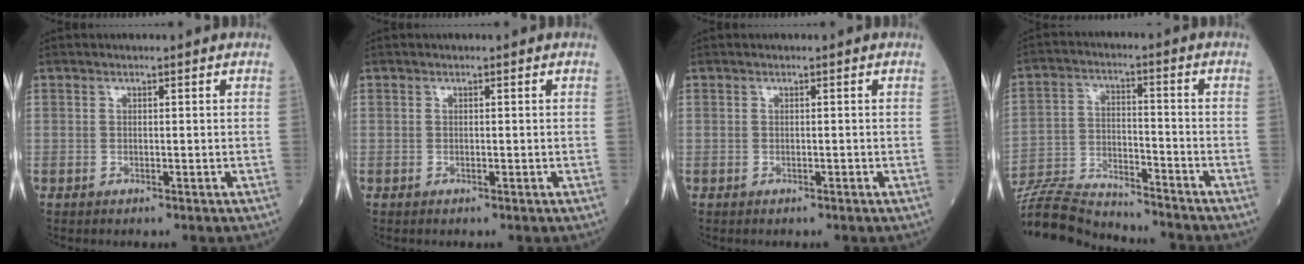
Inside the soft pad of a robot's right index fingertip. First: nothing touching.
{"total": 0.0}
{"total": 0.0}
{"total": 18.1, "force": [-17.2, 2.0, 5.3], "torque": [-0.127, -0.003, -0.288]}